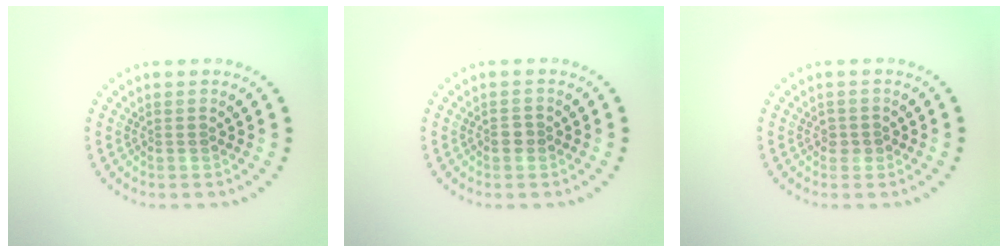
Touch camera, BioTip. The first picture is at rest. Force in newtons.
{"total": 1.0, "press": 1.0, "slide": 0.3}
{"total": 1.0, "press": 0.9, "slide": 0.3}